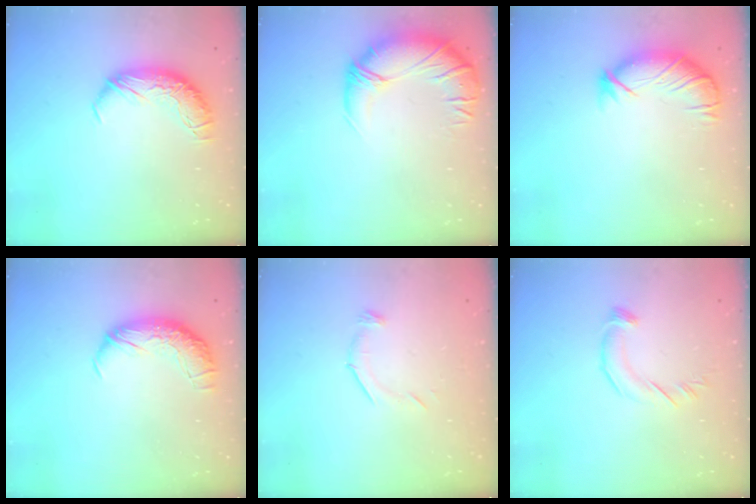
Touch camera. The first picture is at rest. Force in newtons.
{"total": 2.9, "press": 0.1, "slide": 2.9}
{"total": 3.2, "press": 2.6, "slide": 1.8}
{"total": 2.4, "press": 1.0, "slide": 2.2}
{"total": 7.1, "press": 7.1, "slide": 1.0}
{"total": 3.9, "press": 3.9, "slide": 0.4}